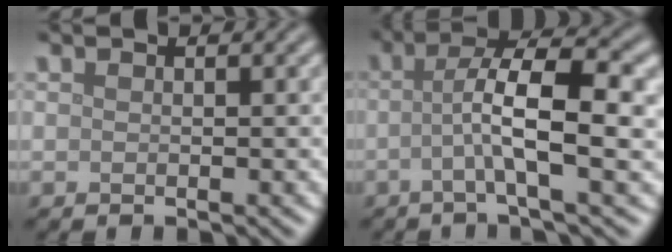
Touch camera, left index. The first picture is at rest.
{"total": 6.9, "force": [-0.4, 1.4, 6.7], "torque": [-0.114, 0.013, -0.013]}